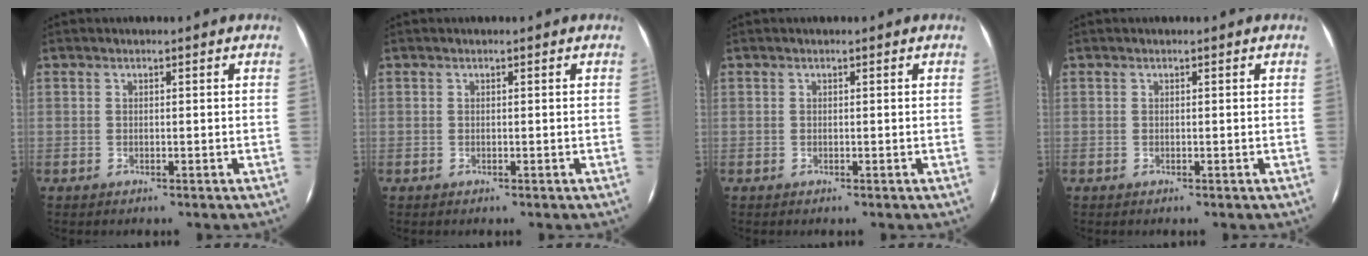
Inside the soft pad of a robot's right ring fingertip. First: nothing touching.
{"total": 0.0}
{"total": 0.0}
{"total": 0.0}